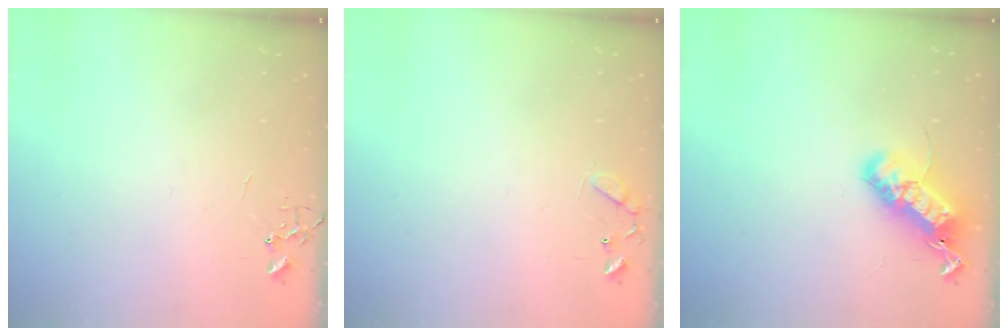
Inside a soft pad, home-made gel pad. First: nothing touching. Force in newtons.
{"total": 7.7, "press": 7.7, "slide": 0.5}
{"total": 21.0, "press": 21.0, "slide": 0.4}